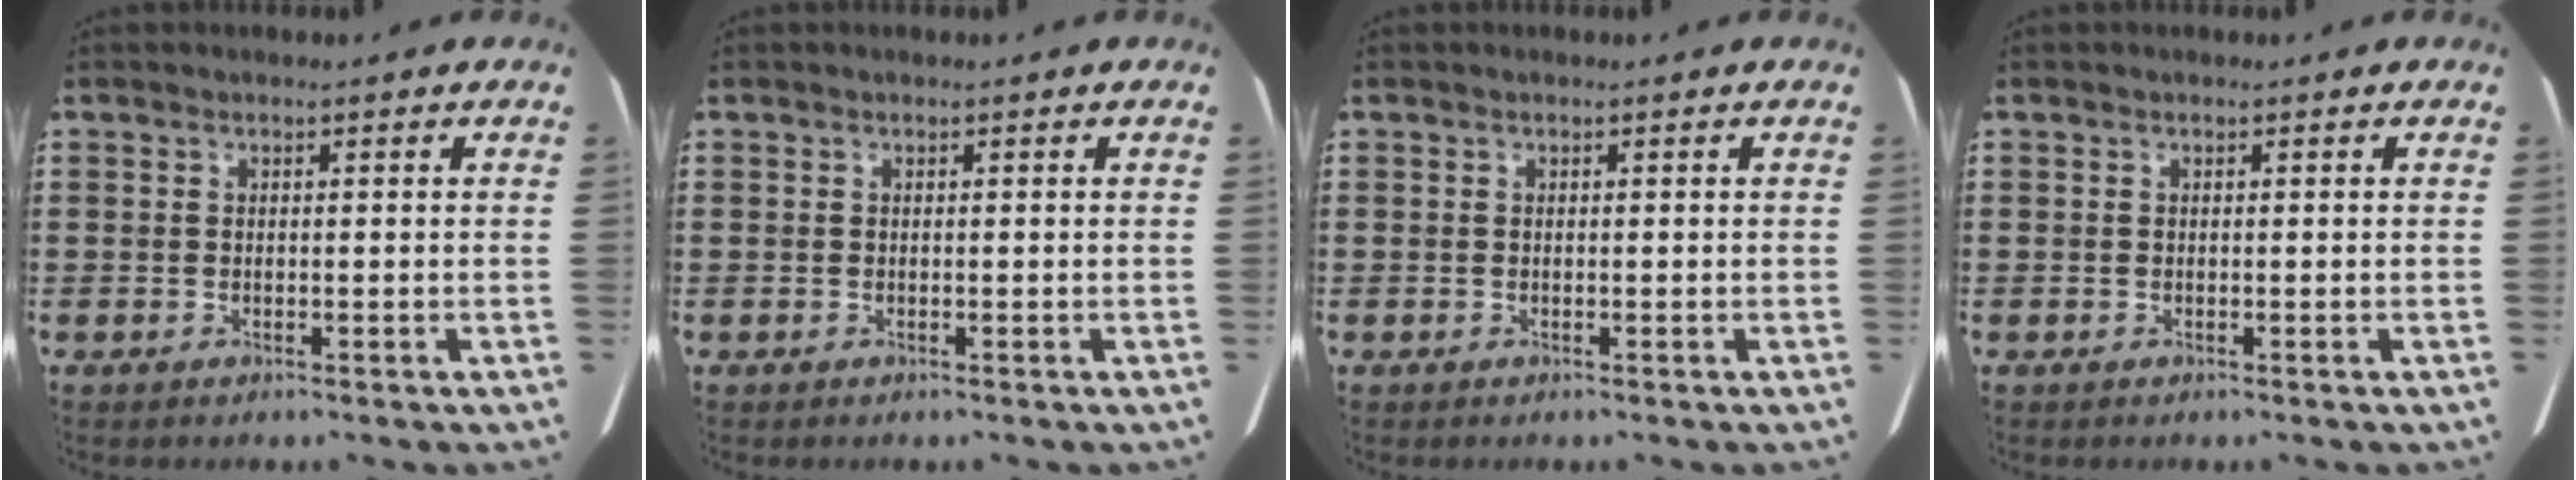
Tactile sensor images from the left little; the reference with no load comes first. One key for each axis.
{"total": 0.0}
{"total": 0.0}
{"total": 0.0}